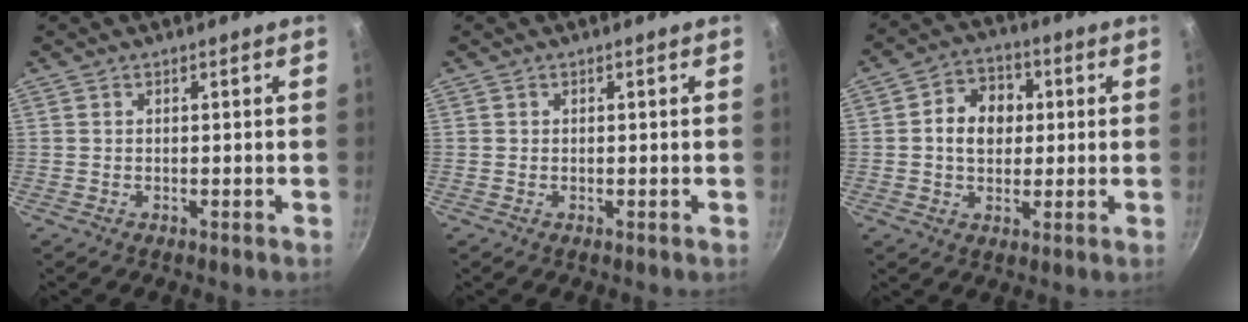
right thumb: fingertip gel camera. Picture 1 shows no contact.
{"total": 0.0}
{"total": 9.1, "force": [1.0, 7.3, 5.4], "torque": [-0.056, 0.011, 0.004]}